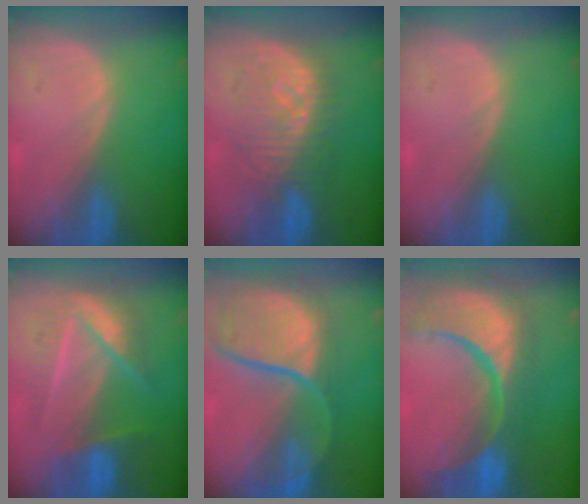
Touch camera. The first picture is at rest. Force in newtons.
{"total": 8.4, "press": 8.4, "slide": 1.0}
{"total": 0.0}
{"total": 7.3, "press": 7.3, "slide": 0.2}
{"total": 12.1, "press": 9.8, "slide": 7.1}
{"total": 15.4, "press": 12.2, "slide": 9.5}